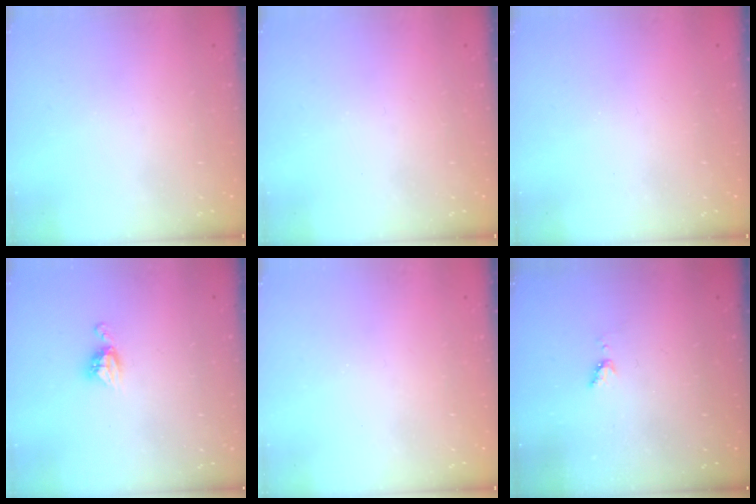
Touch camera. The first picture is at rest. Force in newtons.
{"total": 0.0}
{"total": 0.0}
{"total": 5.8, "press": 5.8, "slide": 0.4}
{"total": 0.0}
{"total": 4.0, "press": 4.0, "slide": 0.5}